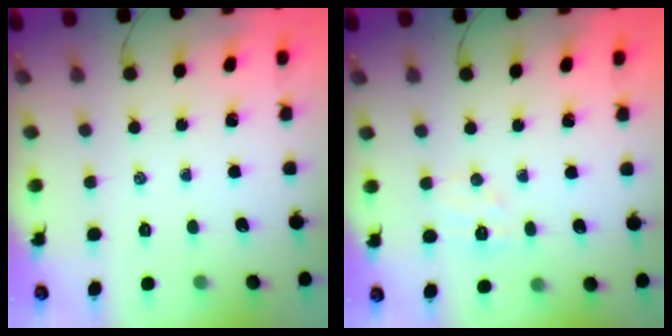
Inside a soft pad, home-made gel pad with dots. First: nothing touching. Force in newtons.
{"total": 6.7, "press": 6.6, "slide": 1.4}